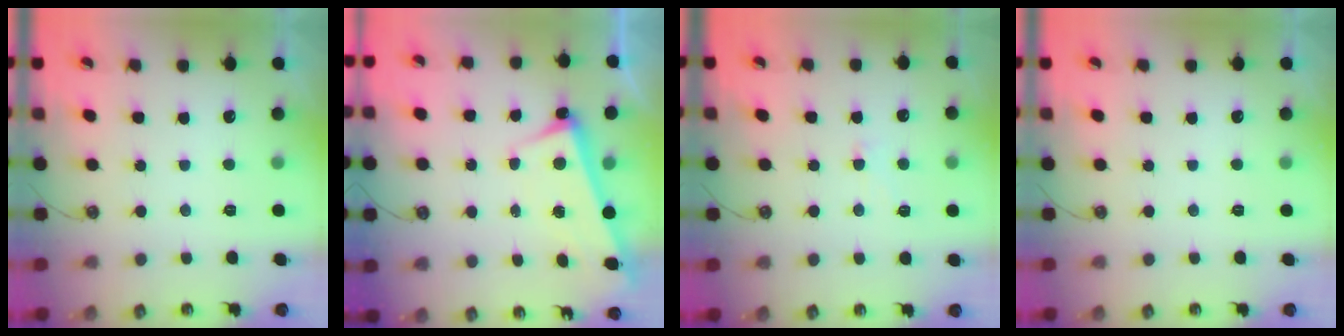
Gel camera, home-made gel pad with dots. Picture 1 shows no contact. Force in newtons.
{"total": 3.5, "press": 3.4, "slide": 0.9}
{"total": 1.5, "press": 1.4, "slide": 0.6}
{"total": 0.0}